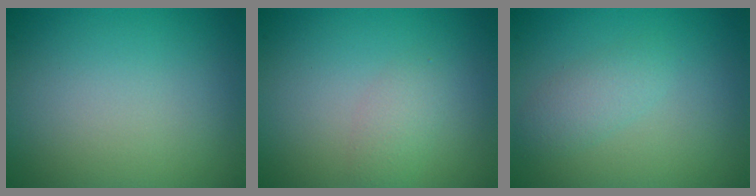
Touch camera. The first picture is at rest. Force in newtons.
{"total": 1.6, "press": 1.6, "slide": 0.1}
{"total": 1.8, "press": 1.8, "slide": 0.1}